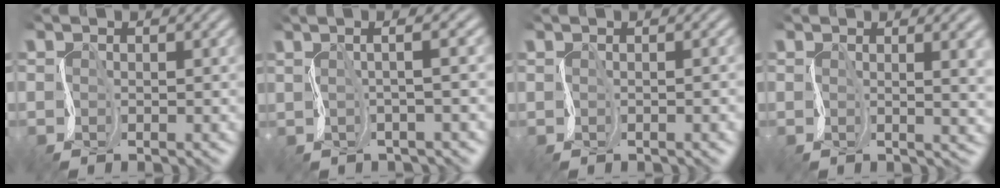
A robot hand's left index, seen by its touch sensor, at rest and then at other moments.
{"total": 3.8, "force": [1.5, 1.4, 3.2], "torque": [-0.035, 0.025, -0.004]}
{"total": 2.9, "force": [0.2, 1.4, 2.5], "torque": [-0.016, 0.010, 0.003]}
{"total": 6.1, "force": [1.1, 2.8, 5.3], "torque": [-0.037, 0.004, 0.018]}